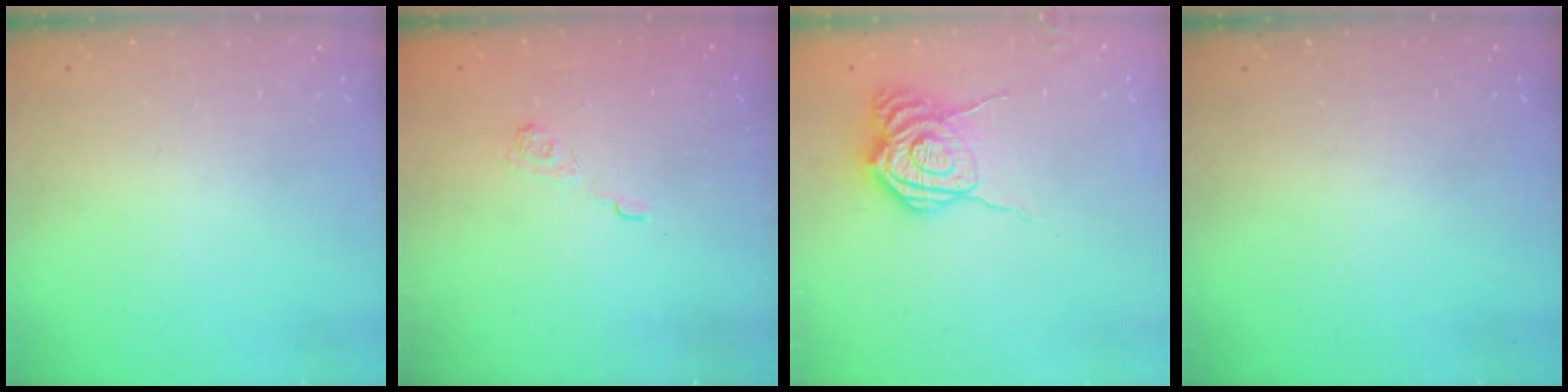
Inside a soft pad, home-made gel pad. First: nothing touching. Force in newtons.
{"total": 3.7, "press": 3.4, "slide": 1.4}
{"total": 10.8, "press": 10.8, "slide": 0.9}
{"total": 0.0}